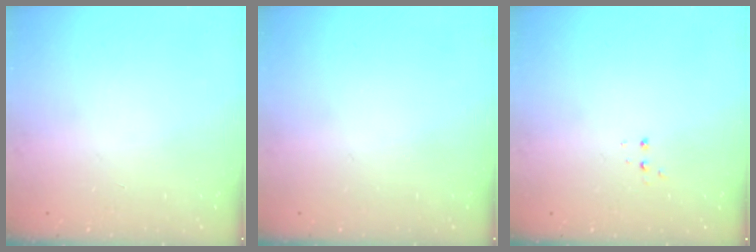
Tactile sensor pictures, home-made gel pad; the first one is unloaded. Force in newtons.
{"total": 0.0}
{"total": 2.8, "press": 2.7, "slide": 0.5}